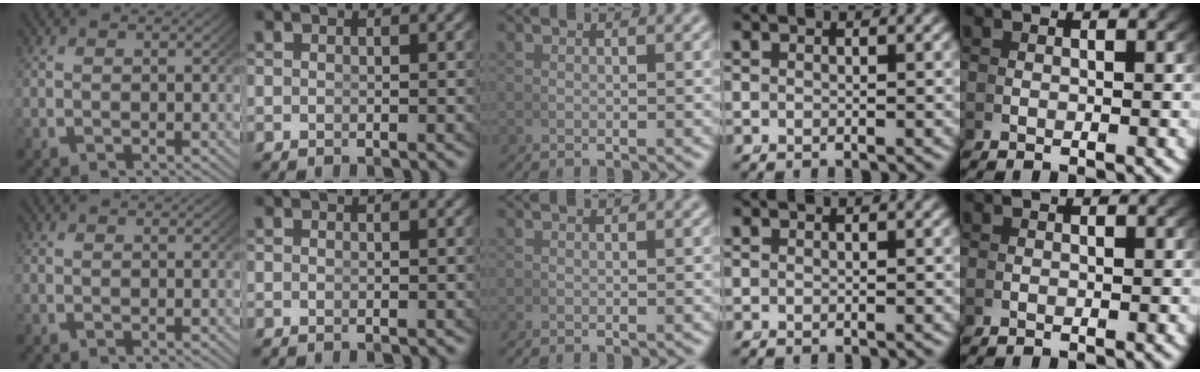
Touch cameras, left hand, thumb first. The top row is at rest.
{}